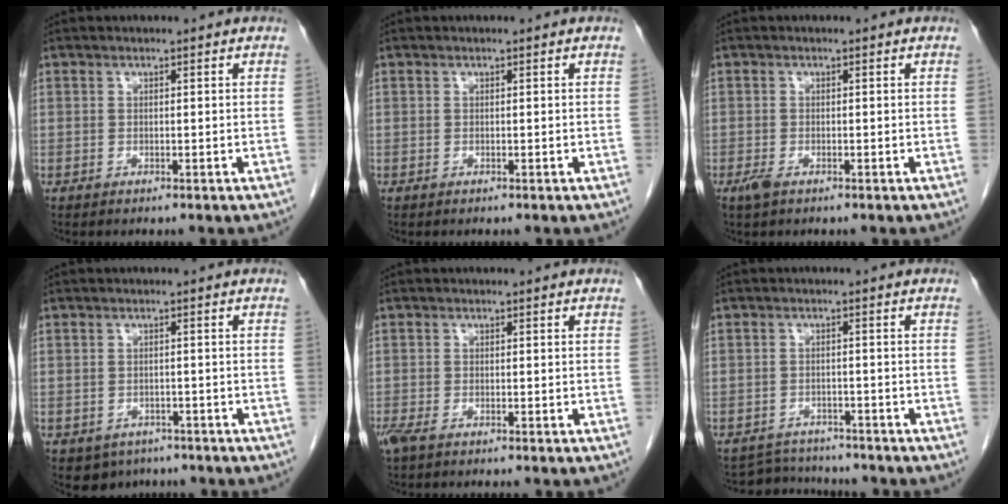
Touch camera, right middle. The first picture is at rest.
{"total": 0.0}
{"total": 1.5, "force": [-0.9, 0.6, 1.1], "torque": [-0.028, -0.003, -0.016]}
{"total": 4.0, "force": [-2.7, 2.9, 0.6], "torque": [-0.006, 0.005, -0.034]}
{"total": 2.6, "force": [-1.8, 0.8, 1.6], "torque": [-0.038, -0.009, -0.033]}
{"total": 4.3, "force": [-4.1, 0.8, -0.8], "torque": [0.013, 0.005, -0.065]}